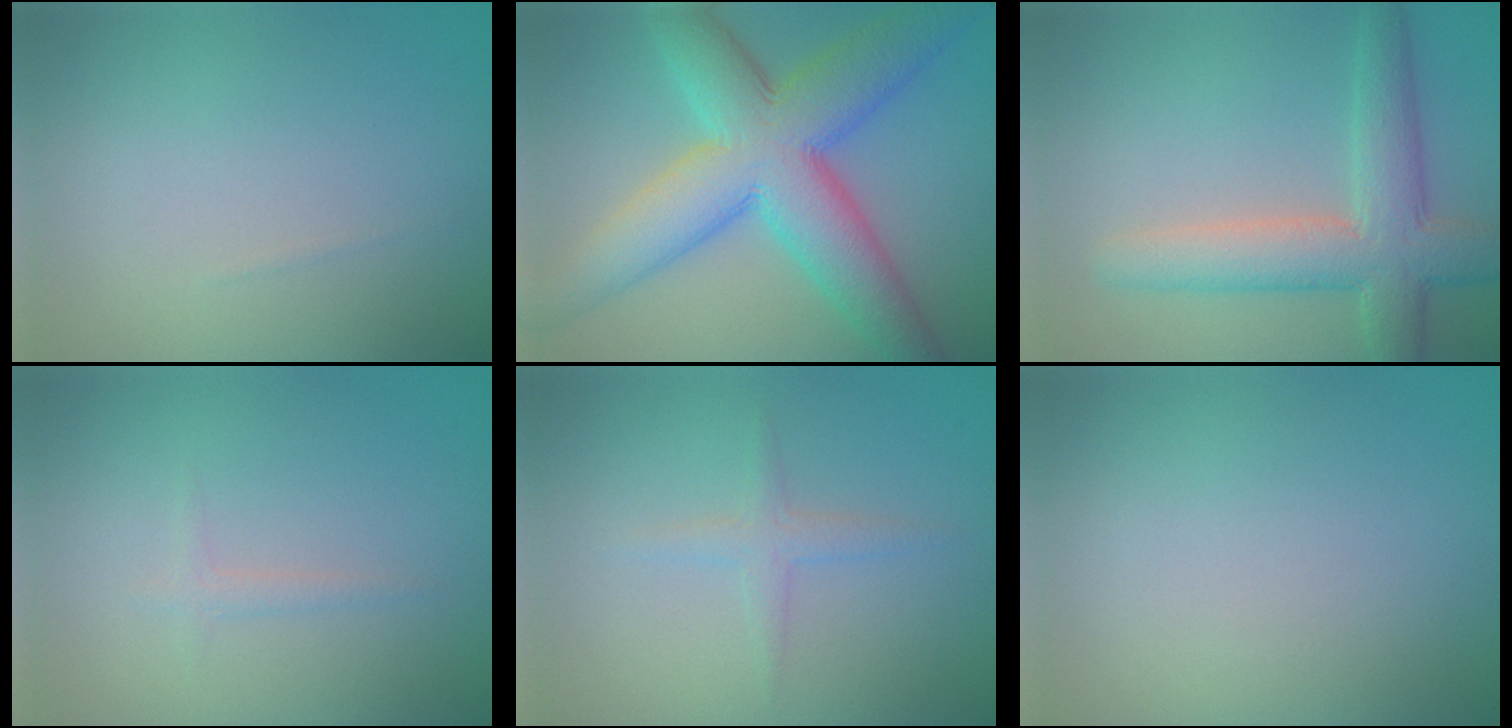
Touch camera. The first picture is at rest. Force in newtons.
{"total": 11.6, "press": 11.6, "slide": 0.2}
{"total": 6.4, "press": 6.4, "slide": 0.3}
{"total": 0.9, "press": 0.9, "slide": 0.1}
{"total": 1.5, "press": 1.5, "slide": 0.0}
{"total": 0.0}